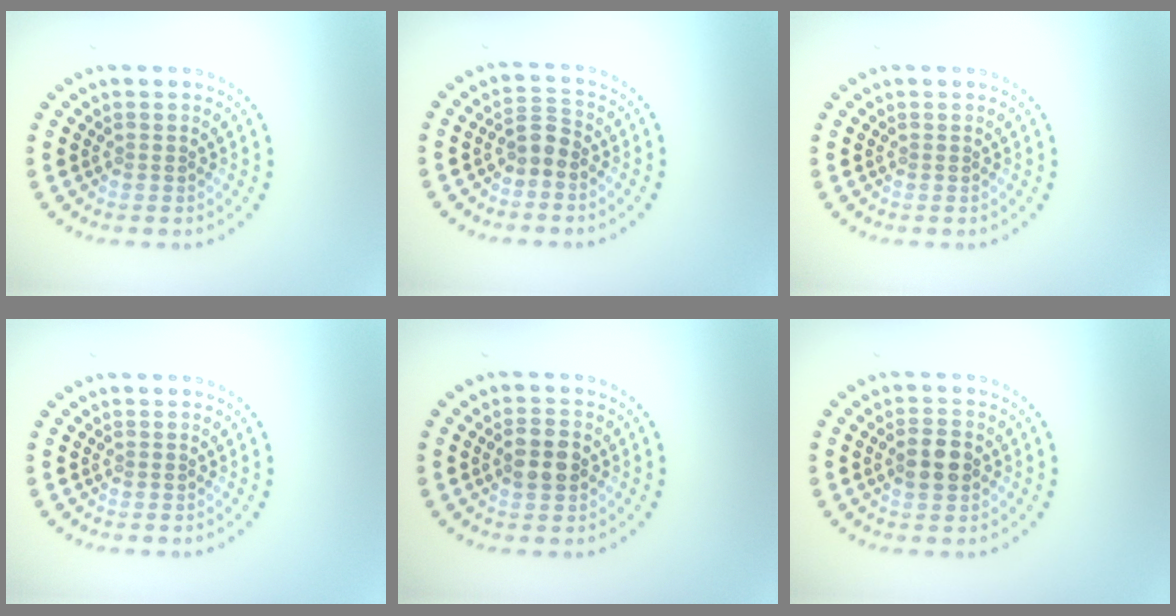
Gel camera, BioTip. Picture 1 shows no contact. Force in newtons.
{"total": 1.8, "press": 1.5, "slide": 1.1}
{"total": 0.0}
{"total": 0.0}
{"total": 2.6, "press": 2.6, "slide": 0.0}
{"total": 2.8, "press": 2.8, "slide": 0.2}